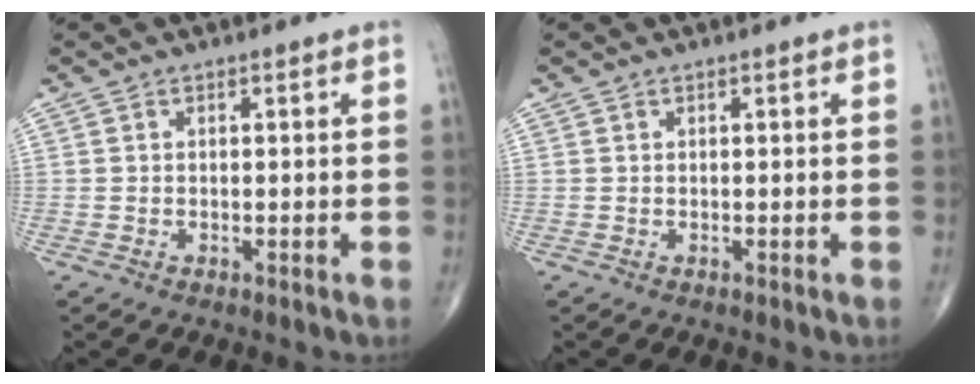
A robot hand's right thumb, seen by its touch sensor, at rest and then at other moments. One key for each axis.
{"total": 0.0}